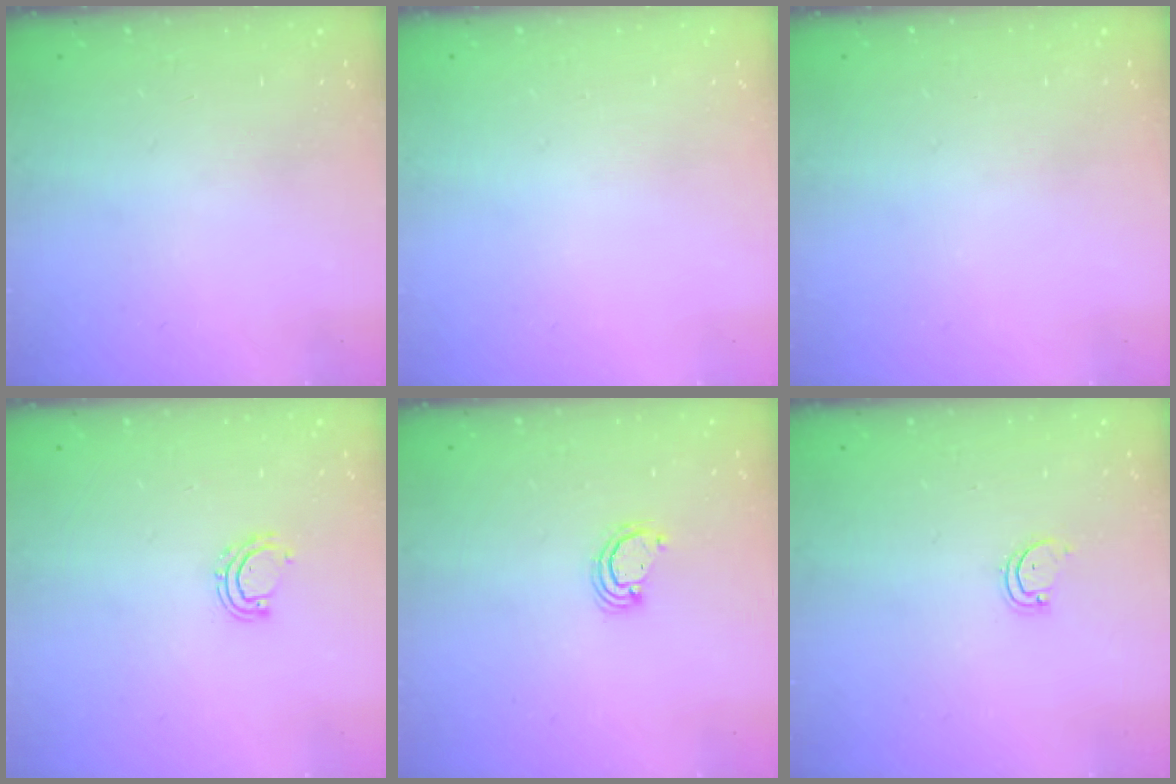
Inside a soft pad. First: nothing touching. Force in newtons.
{"total": 0.0}
{"total": 0.0}
{"total": 6.1, "press": 5.9, "slide": 1.4}
{"total": 2.3, "press": 2.3, "slide": 0.3}
{"total": 2.3, "press": 2.3, "slide": 0.1}